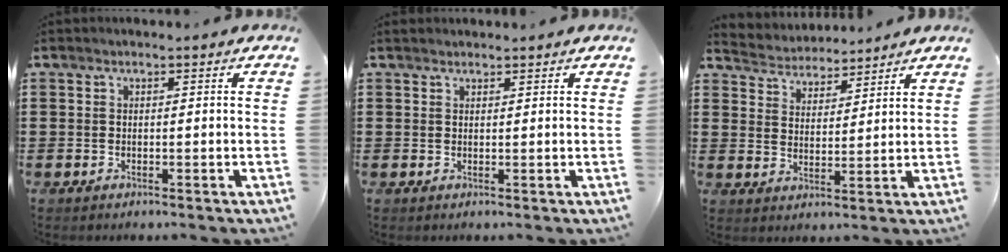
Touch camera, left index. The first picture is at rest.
{"total": 0.9, "force": [0.8, 0.2, 0.0], "torque": [-0.001, 0.001, 0.017]}
{"total": 4.0, "force": [3.9, 0.8, -0.5], "torque": [-0.012, -0.019, 0.069]}